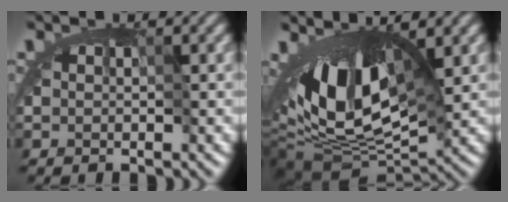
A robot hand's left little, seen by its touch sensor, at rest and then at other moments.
{"total": 12.6, "force": [0.9, 5.3, 11.4], "torque": [-0.183, 0.002, 0.018]}